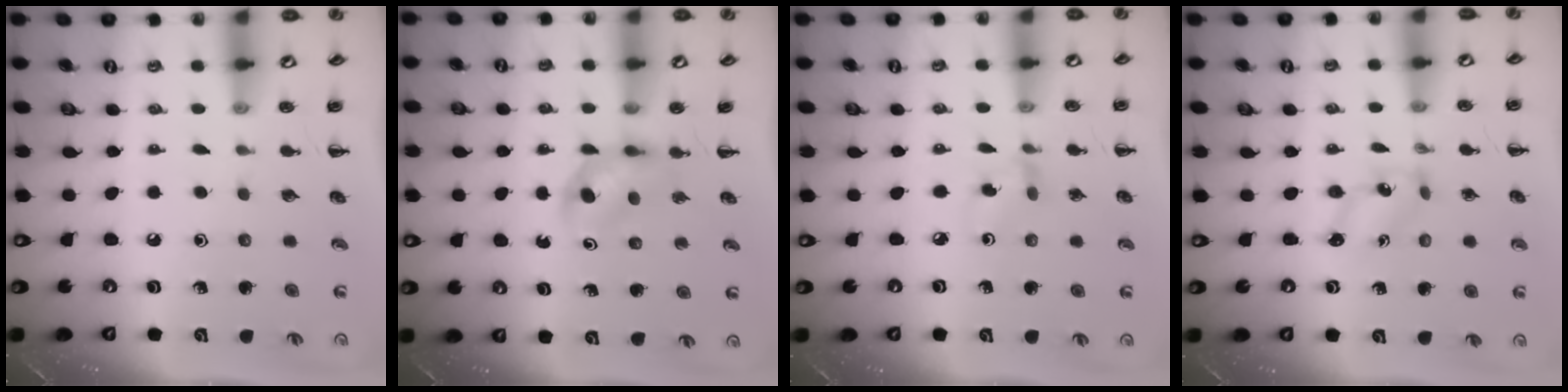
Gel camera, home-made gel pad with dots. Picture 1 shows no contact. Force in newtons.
{"total": 3.7, "press": 3.5, "slide": 1.3}
{"total": 2.8, "press": 2.6, "slide": 1.1}
{"total": 1.2, "press": 1.2, "slide": 0.1}